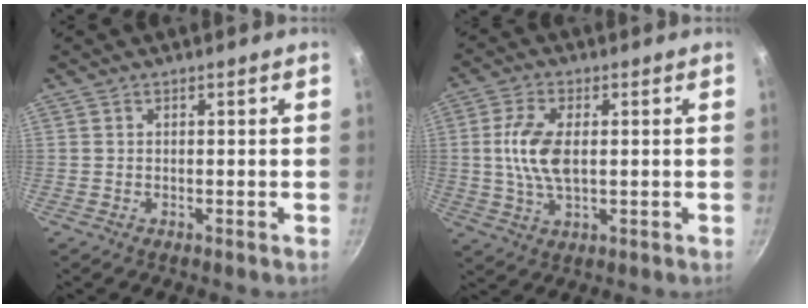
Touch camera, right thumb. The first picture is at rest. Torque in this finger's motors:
{"motor_torque": [1.18, 1.22, 1.42, -0.41, 0.39]}